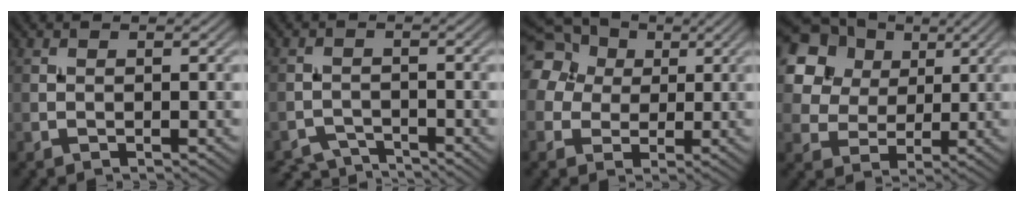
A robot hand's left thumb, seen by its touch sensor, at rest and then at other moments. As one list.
[{"total": 3.0, "force": [-2.8, 1.0, 0.8], "torque": [-0.015, -0.007, -0.053]}, {"total": 13.7, "force": [5.1, 11.0, 6.5], "torque": [-0.183, 0.035, 0.079]}, {"total": 15.0, "force": [7.3, 11.3, 6.5], "torque": [-0.206, 0.026, 0.167]}]